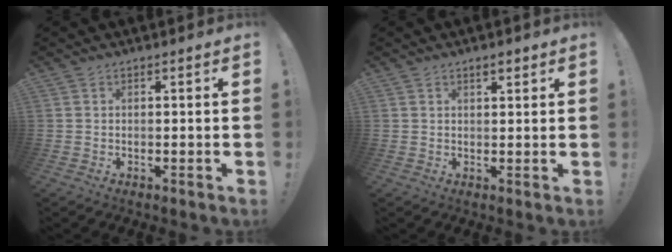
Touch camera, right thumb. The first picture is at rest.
{"total": 2.4, "force": [1.7, 0.9, 1.5], "torque": [-0.017, -0.005, 0.027]}